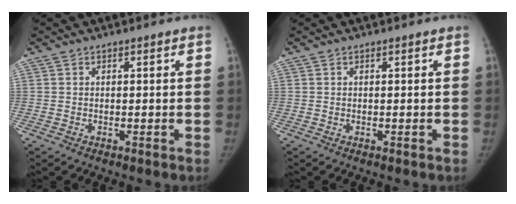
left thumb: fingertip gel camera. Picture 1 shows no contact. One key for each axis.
{"total": 0.0}